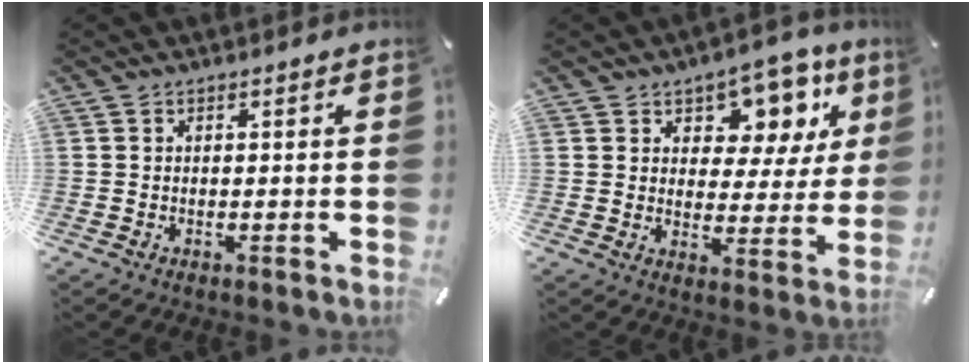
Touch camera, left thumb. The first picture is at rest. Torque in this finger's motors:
{"motor_torque": [0.79, -0.25, 0.33, 0.31, 0.03]}